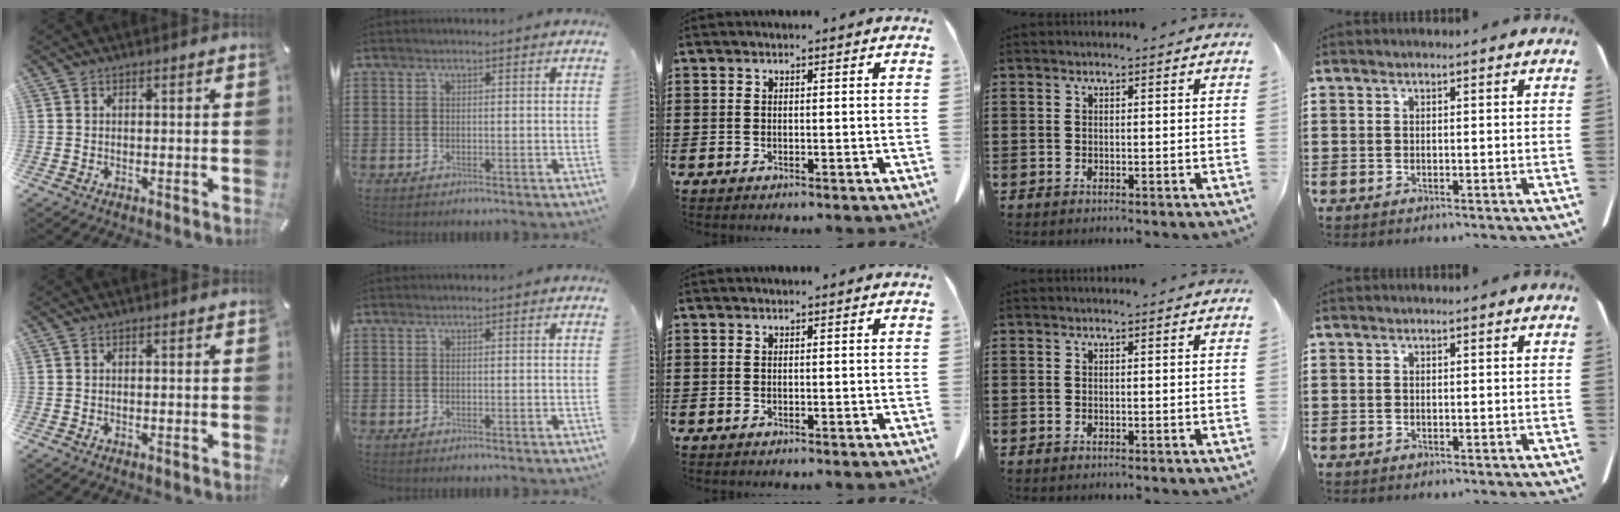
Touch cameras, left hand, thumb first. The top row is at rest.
{}